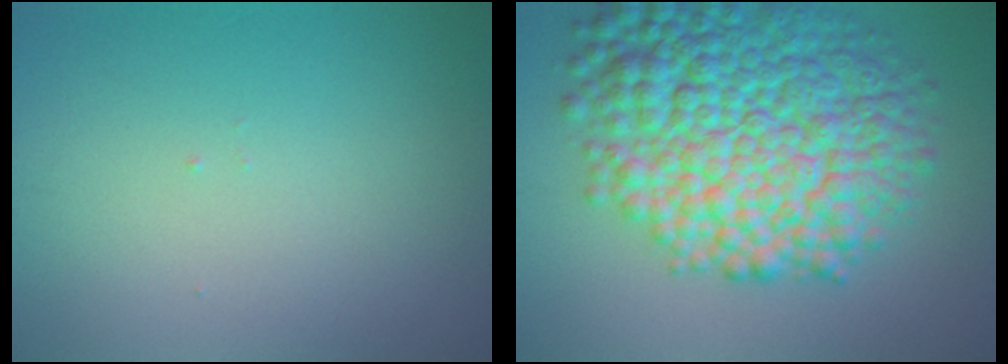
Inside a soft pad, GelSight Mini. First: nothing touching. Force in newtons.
{"total": 12.2, "press": 12.2, "slide": 0.1}